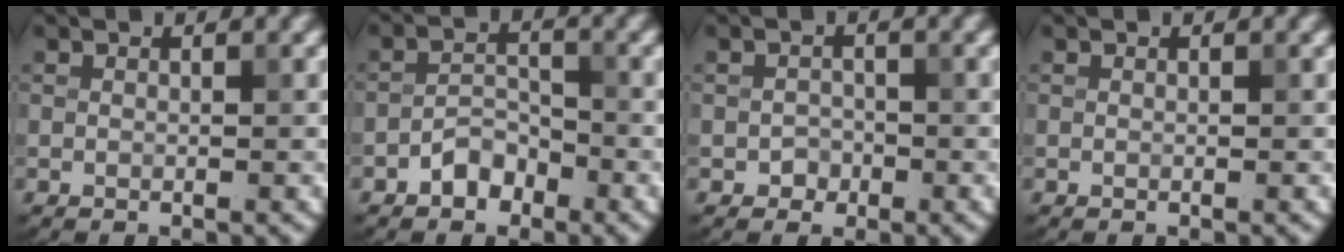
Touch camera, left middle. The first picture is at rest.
{"total": 2.5, "force": [-1.7, 1.4, 1.2], "torque": [-0.015, 0.010, -0.033]}
{"total": 1.2, "force": [-0.6, 1.0, 0.3], "torque": [0.001, 0.001, -0.011]}
{"total": 0.0}